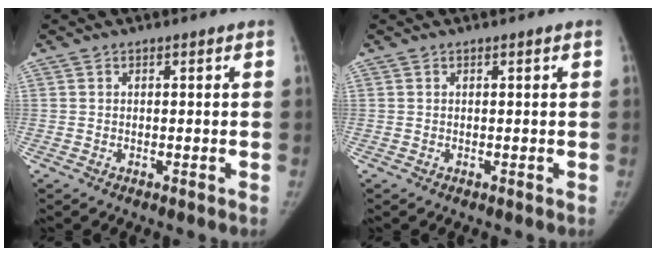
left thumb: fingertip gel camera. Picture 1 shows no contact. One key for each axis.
{"total": 0.0}